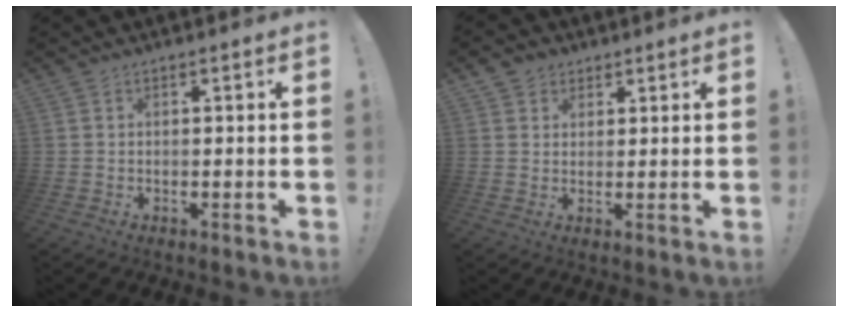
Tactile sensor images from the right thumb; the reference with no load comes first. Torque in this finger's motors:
{"motor_torque": [0.09, 0.18, 0.42, 0.47, 0.09]}